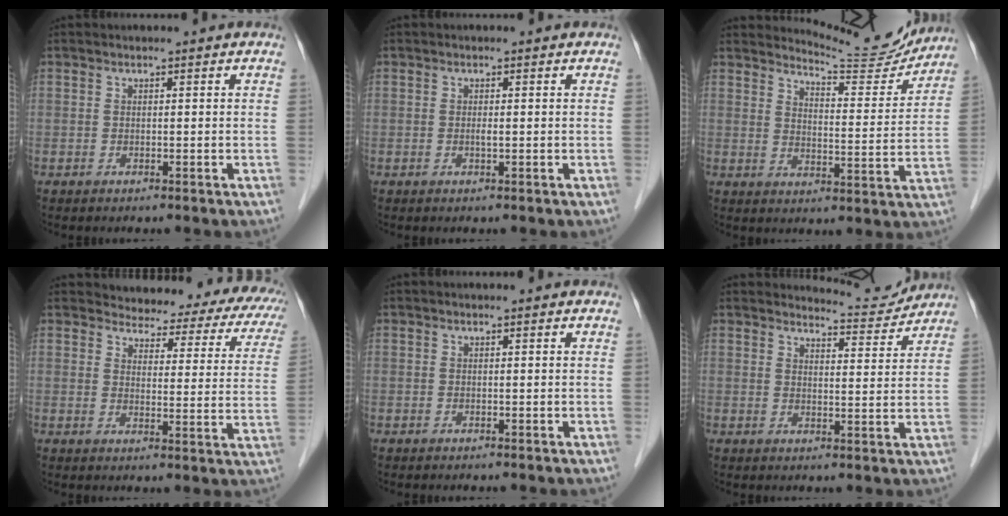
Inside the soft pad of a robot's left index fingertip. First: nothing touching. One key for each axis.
{"total": 0.6, "fx": -0.1, "fy": 0.1, "fz": 0.6, "tx": -0.013, "ty": 0.000, "tz": -0.002}
{"total": 10.1, "fx": 10.0, "fy": 0.4, "fz": 0.3, "tx": -0.007, "ty": -0.031, "tz": 0.130}
{"total": 16.8, "fx": 14.8, "fy": 5.5, "fz": 5.8, "tx": -0.038, "ty": -0.028, "tz": 0.141}
{"total": 0.7, "fx": 0.7, "fy": 0.1, "fz": 0.1, "tx": -0.007, "ty": 0.001, "tz": 0.002}
{"total": 5.5, "fx": 5.5, "fy": 0.0, "fz": -1.0, "tx": 0.005, "ty": -0.017, "tz": 0.069}